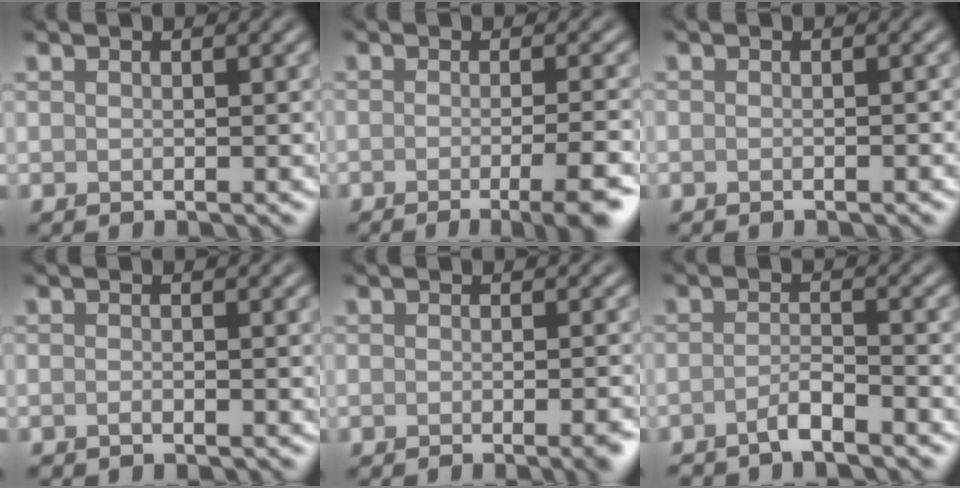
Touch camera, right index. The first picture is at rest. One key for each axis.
{"total": 5.7, "fx": -2.7, "fy": 1.3, "fz": 4.8, "tx": -0.050, "ty": -0.007, "tz": -0.037}
{"total": 0.5, "fx": -0.5, "fy": 0.0, "fz": 0.2, "tx": -0.003, "ty": -0.001, "tz": -0.009}
{"total": 0.8, "fx": -0.7, "fy": 0.0, "fz": 0.3, "tx": -0.007, "ty": -0.002, "tz": -0.015}
{"total": 3.2, "fx": -2.1, "fy": 0.7, "fz": 2.4, "tx": -0.014, "ty": 0.002, "tz": -0.026}
{"total": 2.2, "fx": -1.9, "fy": 0.1, "fz": 1.2, "tx": -0.021, "ty": 0.005, "tz": -0.042}